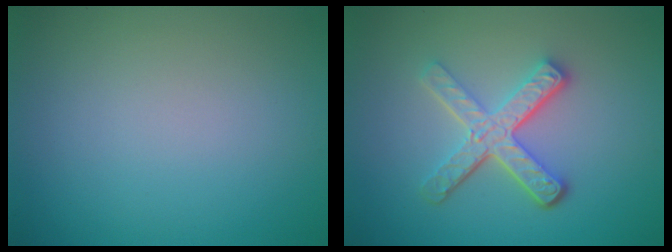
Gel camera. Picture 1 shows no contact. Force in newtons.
{"total": 4.7, "press": 3.5, "slide": 3.2}